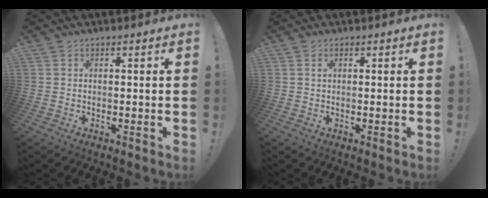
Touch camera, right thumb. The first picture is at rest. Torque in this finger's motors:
{"motor_torque": [-0.20, -0.30, 0.18, 0.10, -0.06]}